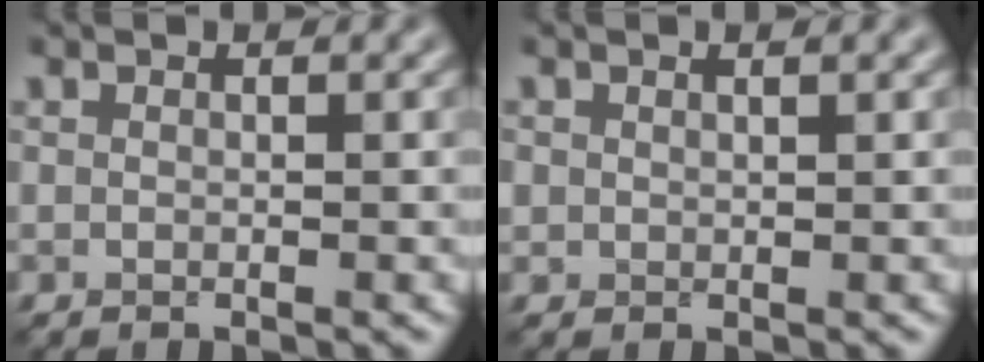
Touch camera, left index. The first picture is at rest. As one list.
[{"total": 0.7, "force": [0.5, 0.4, 0.3], "torque": [-0.007, 0.000, 0.009]}]